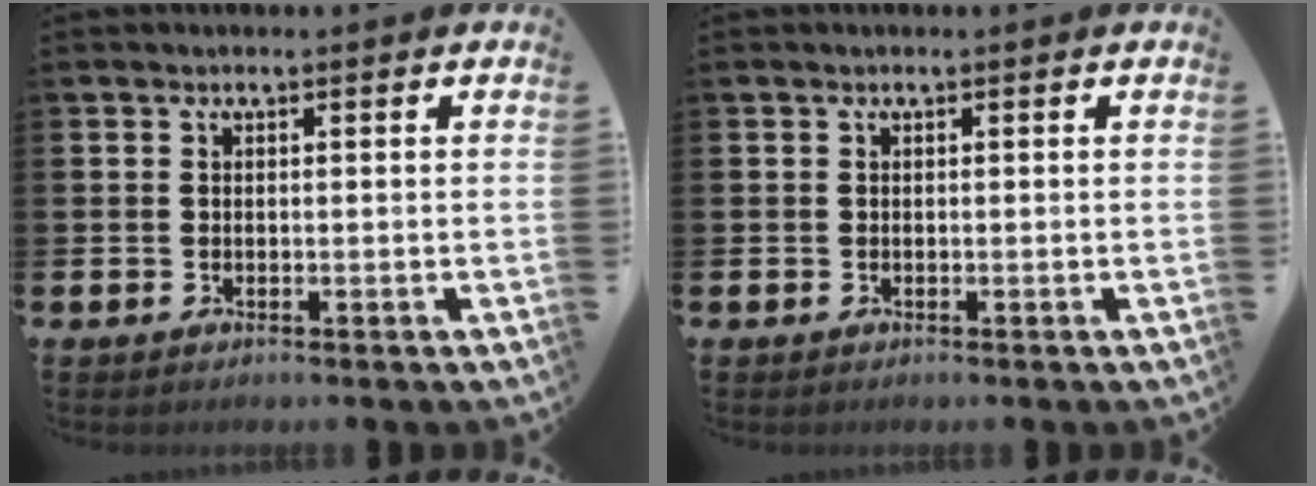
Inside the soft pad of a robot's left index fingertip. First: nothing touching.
{"total": 0.0}